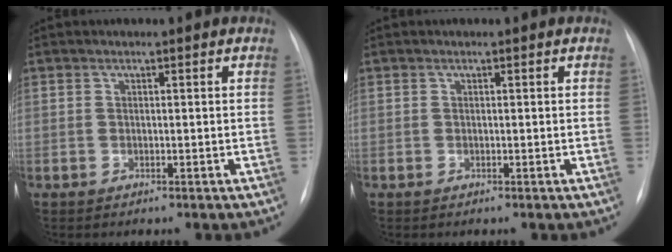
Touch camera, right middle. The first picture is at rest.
{"total": 0.0}